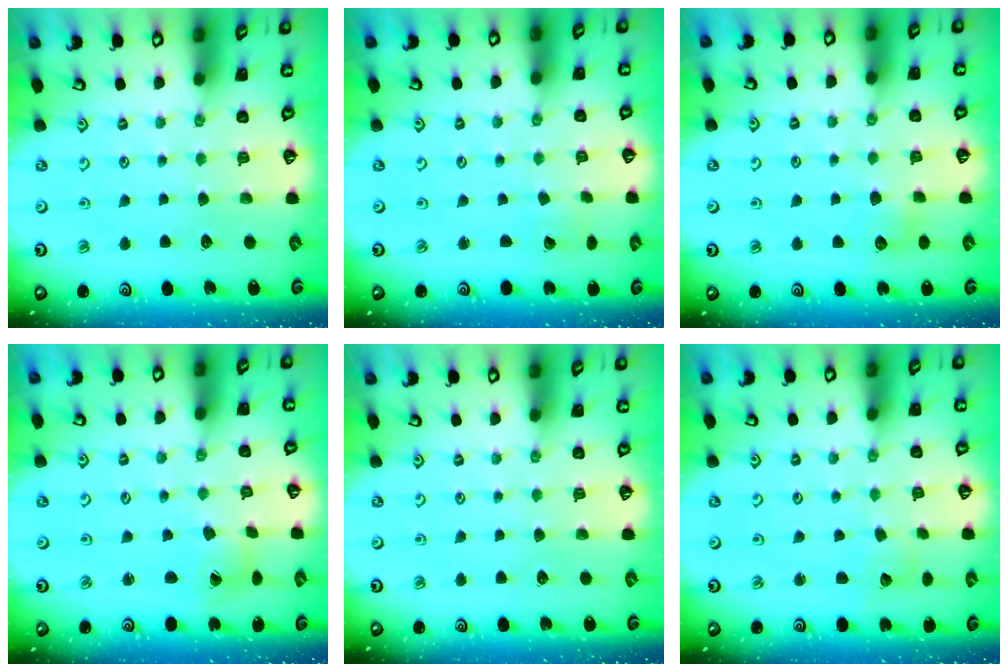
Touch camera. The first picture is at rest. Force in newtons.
{"total": 1.2, "press": 1.2, "slide": 0.0}
{"total": 4.9, "press": 4.8, "slide": 0.6}
{"total": 2.5, "press": 2.5, "slide": 0.3}
{"total": 0.0}
{"total": 3.1, "press": 3.1, "slide": 0.3}